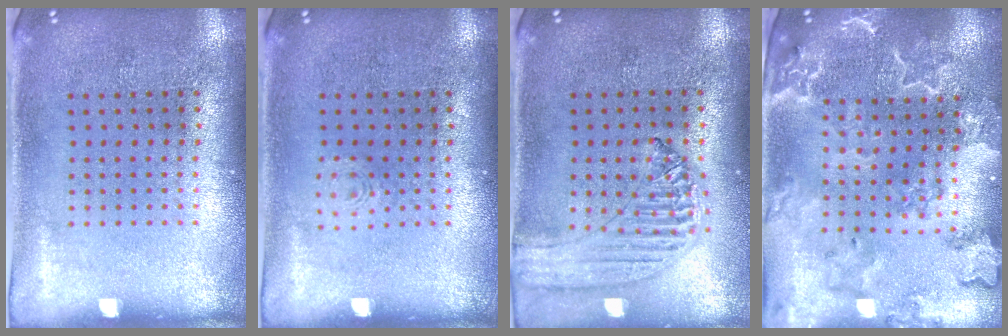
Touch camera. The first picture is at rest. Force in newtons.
{"total": 0.8, "press": 0.8, "slide": 0.2}
{"total": 1.2, "press": 1.2, "slide": 0.2}
{"total": 2.9, "press": 2.7, "slide": 1.1}